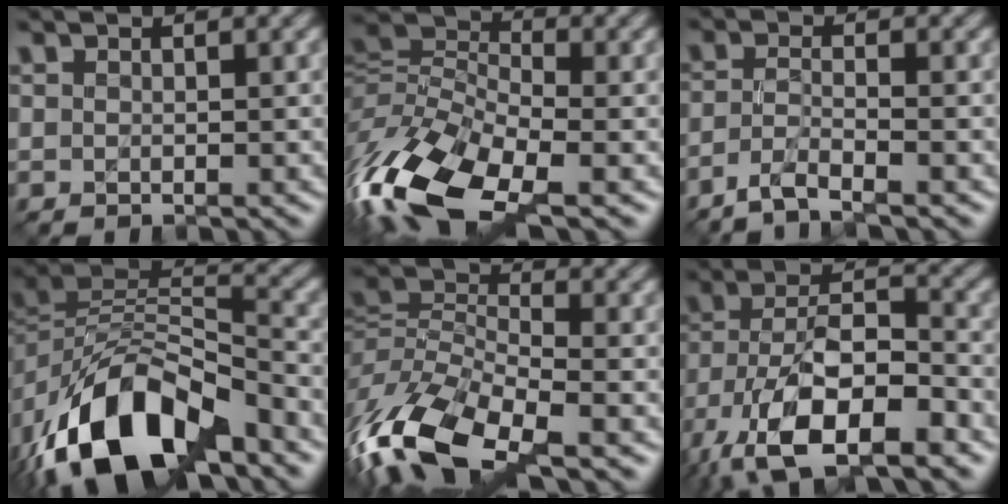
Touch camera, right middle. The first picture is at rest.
{"total": 13.0, "force": [-5.3, 6.3, 10.1], "torque": [-0.230, -0.007, -0.109]}
{"total": 3.4, "force": [-2.6, 0.5, 2.0], "torque": [-0.040, 0.000, -0.061]}
{"total": 13.2, "force": [-7.7, 6.9, 8.2], "torque": [-0.152, -0.001, -0.138]}
{"total": 11.8, "force": [-5.9, 5.2, 8.8], "torque": [-0.192, -0.013, -0.117]}
{"total": 12.7, "force": [-6.9, 5.7, 9.0], "torque": [-0.178, -0.010, -0.123]}